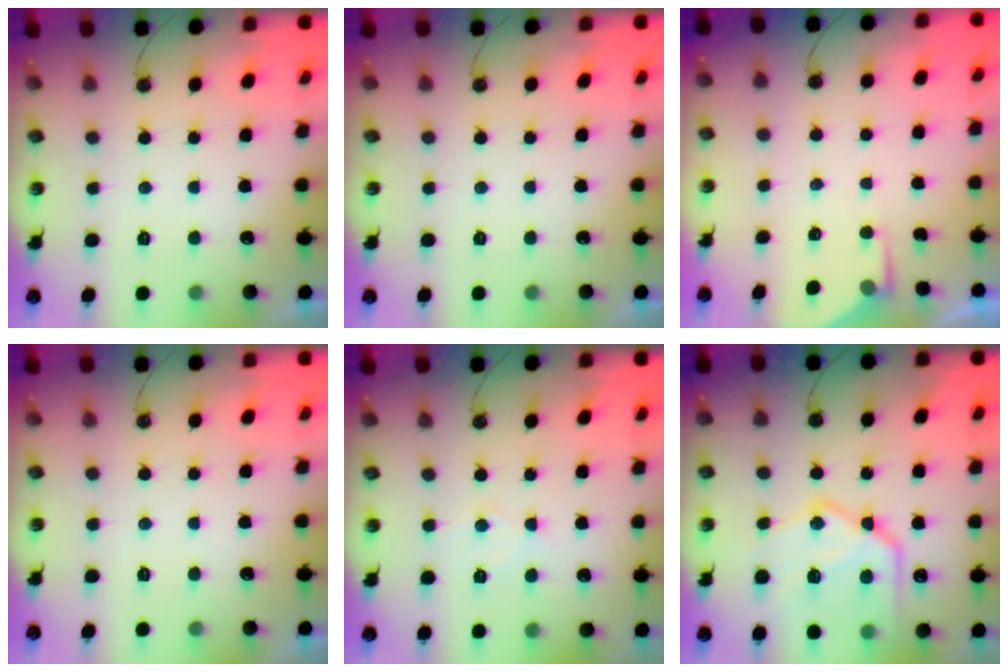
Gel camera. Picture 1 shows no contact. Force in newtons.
{"total": 0.0}
{"total": 2.9, "press": 2.9, "slide": 0.5}
{"total": 0.0}
{"total": 5.4, "press": 5.4, "slide": 0.8}
{"total": 20.3, "press": 20.2, "slide": 2.0}